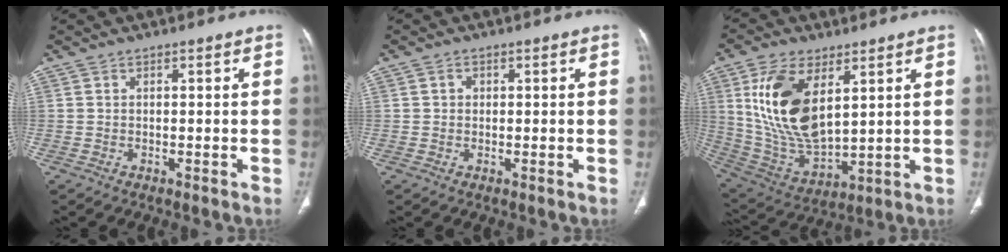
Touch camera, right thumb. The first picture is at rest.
{"total": 1.3, "force": [0.3, 1.2, 0.6], "torque": [-0.005, 0.002, 0.004]}
{"total": 18.2, "force": [6.0, 9.3, 14.5], "torque": [-0.270, -0.027, 0.130]}